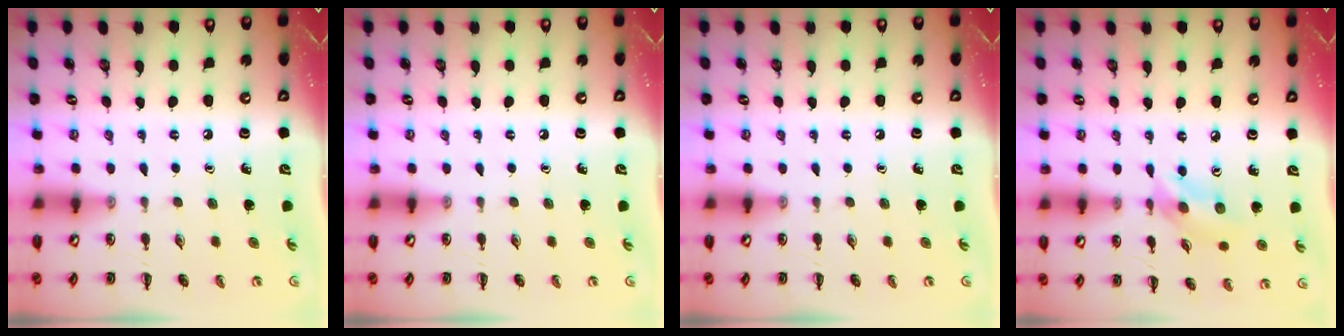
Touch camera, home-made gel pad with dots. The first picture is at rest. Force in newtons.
{"total": 0.0}
{"total": 0.0}
{"total": 6.9, "press": 6.8, "slide": 0.9}